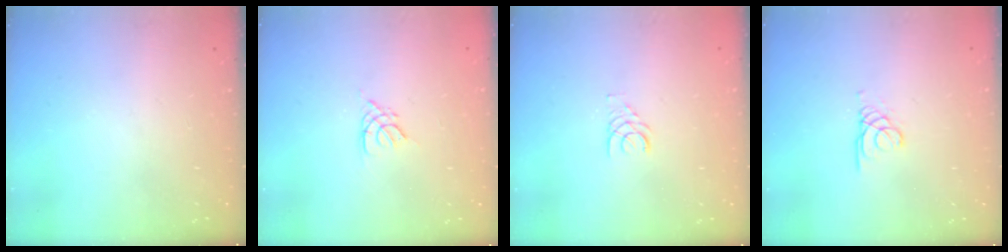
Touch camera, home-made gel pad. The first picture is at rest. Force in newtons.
{"total": 2.8, "press": 2.7, "slide": 0.5}
{"total": 1.7, "press": 1.7, "slide": 0.2}
{"total": 1.7, "press": 1.7, "slide": 0.1}